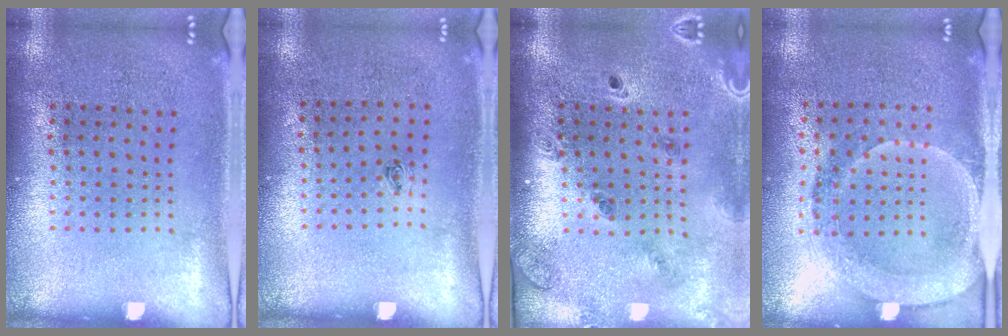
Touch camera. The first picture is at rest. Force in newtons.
{"total": 0.5, "press": 0.1, "slide": 0.5}
{"total": 1.4, "press": 1.3, "slide": 0.2}
{"total": 1.9, "press": 1.6, "slide": 1.0}